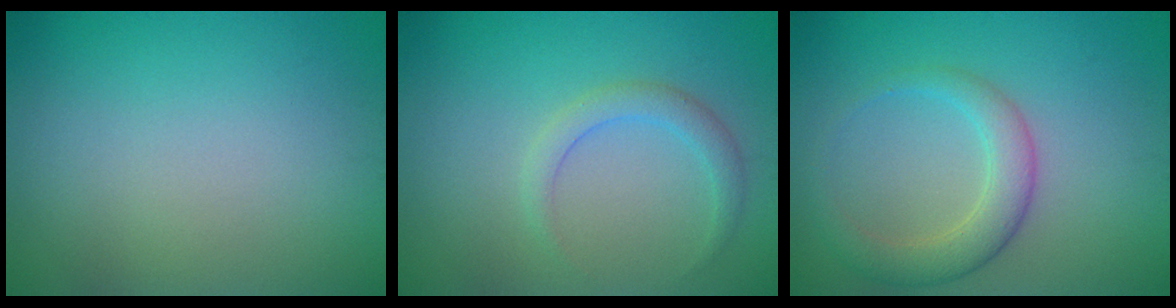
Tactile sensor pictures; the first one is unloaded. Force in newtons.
{"total": 2.0, "press": 2.0, "slide": 0.2}
{"total": 3.5, "press": 3.5, "slide": 0.2}